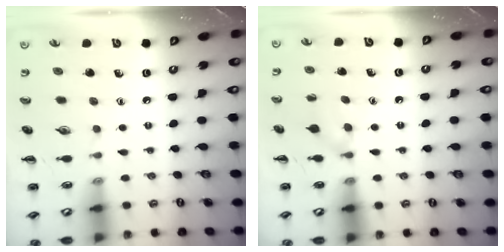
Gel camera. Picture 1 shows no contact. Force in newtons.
{"total": 6.6, "press": 6.4, "slide": 1.7}